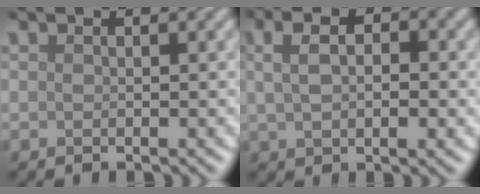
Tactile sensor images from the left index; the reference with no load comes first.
{"total": 5.1, "force": [1.2, 2.7, 4.2], "torque": [-0.067, 0.014, 0.017]}